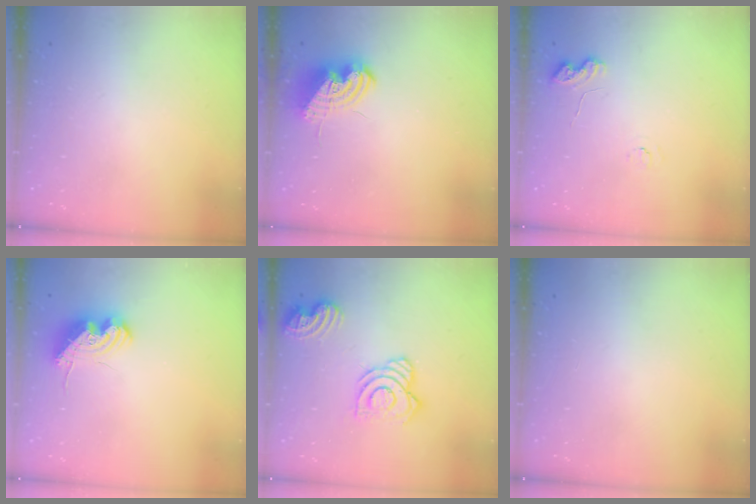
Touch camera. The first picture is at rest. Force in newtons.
{"total": 9.2, "press": 9.2, "slide": 1.1}
{"total": 4.6, "press": 4.5, "slide": 0.9}
{"total": 11.9, "press": 11.8, "slide": 0.9}
{"total": 15.5, "press": 15.4, "slide": 1.8}
{"total": 0.0}